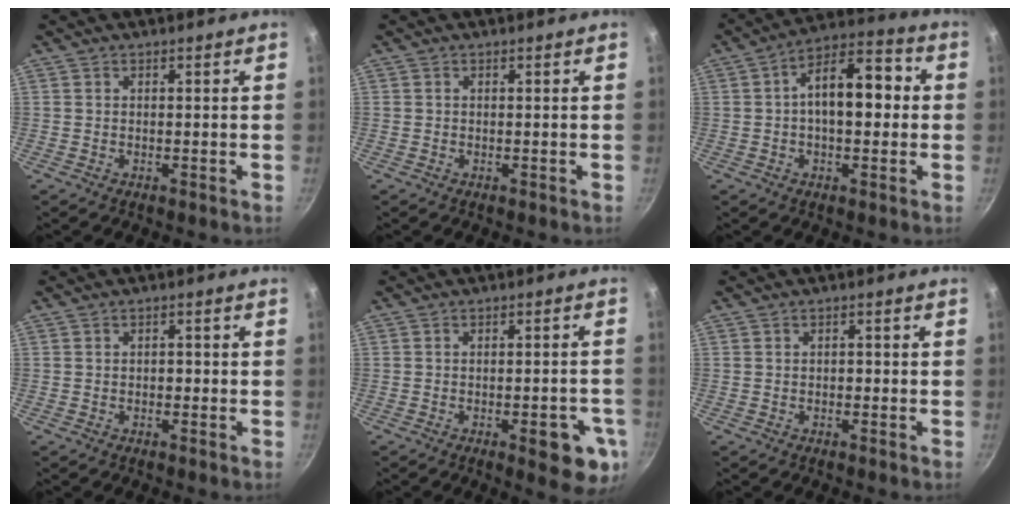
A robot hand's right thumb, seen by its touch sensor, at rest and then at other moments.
{"total": 0.0}
{"total": 13.0, "force": [0.9, 6.8, 11.0], "torque": [-0.152, 0.036, 0.002]}
{"total": 1.3, "force": [-0.3, 0.9, 0.8], "torque": [0.000, 0.004, -0.009]}
{"total": 8.9, "force": [-3.8, 2.9, 7.5], "torque": [-0.072, 0.015, -0.041]}
{"total": 1.0, "force": [-0.3, 0.7, 0.6], "torque": [0.001, 0.004, -0.008]}